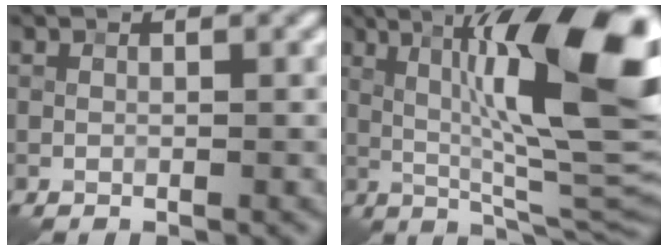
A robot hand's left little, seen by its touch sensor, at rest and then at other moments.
{"total": 15.8, "force": [3.0, 3.6, 15.1], "torque": [-0.213, 0.015, 0.045]}